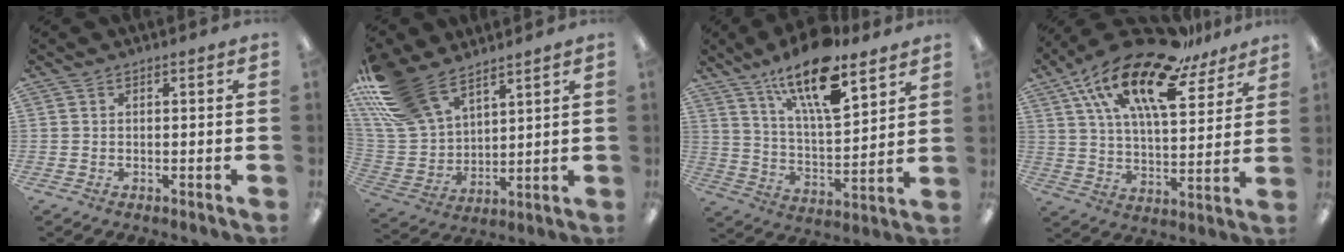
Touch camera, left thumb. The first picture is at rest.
{"total": 17.9, "force": [13.0, 8.7, 8.7], "torque": [-0.221, -0.059, 0.242]}
{"total": 18.8, "force": [12.7, 6.2, 12.4], "torque": [-0.207, -0.070, 0.211]}
{"total": 20.9, "force": [13.9, 8.0, 13.5], "torque": [-0.249, -0.082, 0.237]}